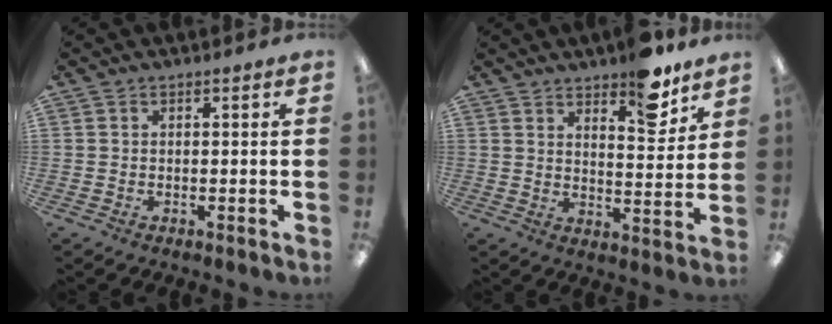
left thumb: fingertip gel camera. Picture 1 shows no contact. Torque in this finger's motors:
{"motor_torque": [1.73, 1.03, 0.00, 0.00, 0.10]}